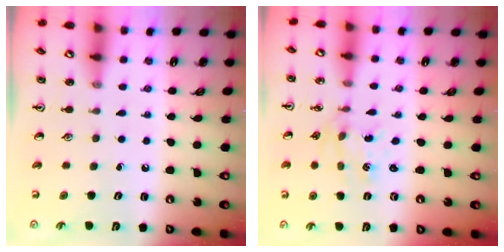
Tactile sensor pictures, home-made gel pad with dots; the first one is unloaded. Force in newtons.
{"total": 0.9, "press": 0.8, "slide": 0.2}